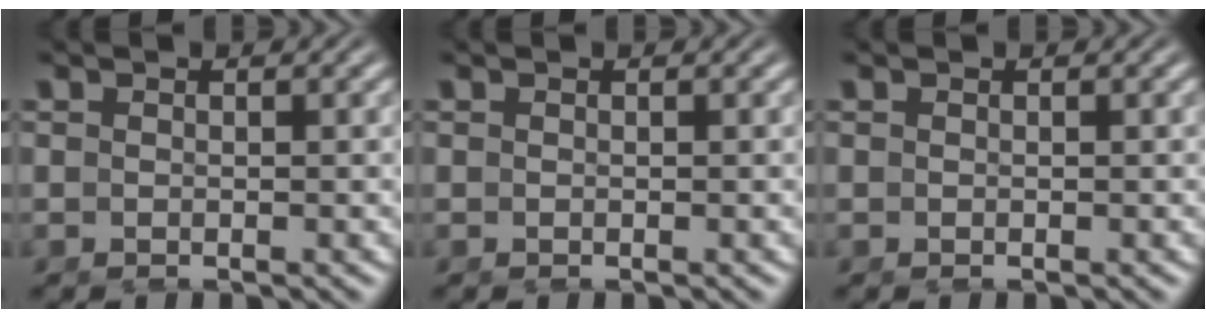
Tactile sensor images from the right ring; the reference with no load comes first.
{"total": 0.0}
{"total": 0.0}